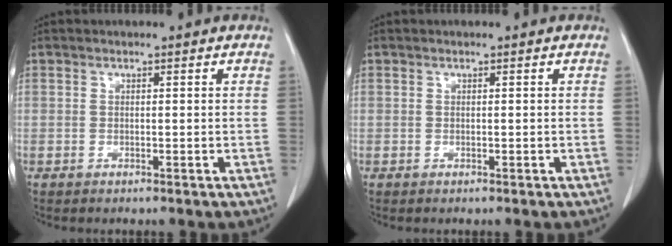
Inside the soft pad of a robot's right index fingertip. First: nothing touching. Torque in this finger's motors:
{"motor_torque": [0.00, 0.00, 0.02, 0.00]}